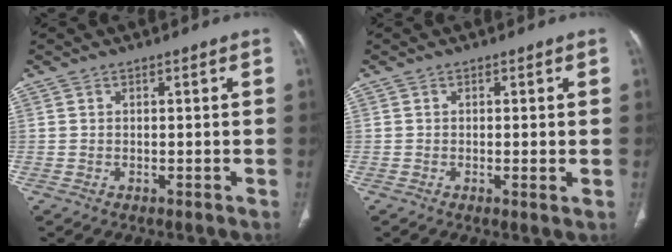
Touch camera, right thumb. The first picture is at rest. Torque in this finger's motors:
{"motor_torque": [-0.06, -0.64, -0.48, 0.37, 0.07]}